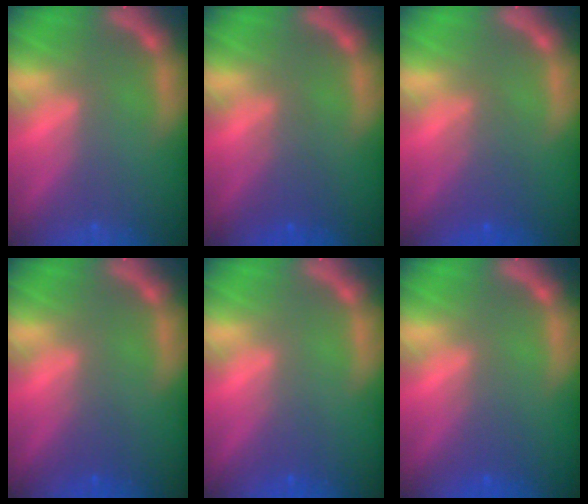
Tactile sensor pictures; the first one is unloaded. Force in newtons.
{"total": 2.5}
{"total": 3.0}
{"total": 1.4}
{"total": 1.4}
{"total": 2.0}